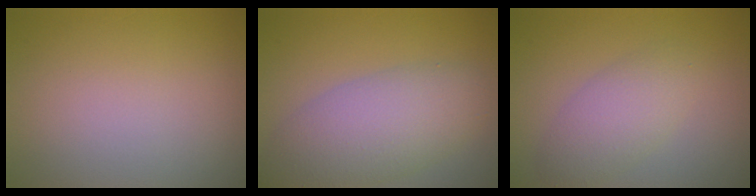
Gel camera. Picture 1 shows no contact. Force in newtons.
{"total": 6.3, "press": 6.3, "slide": 0.4}
{"total": 3.3, "press": 3.3, "slide": 0.2}